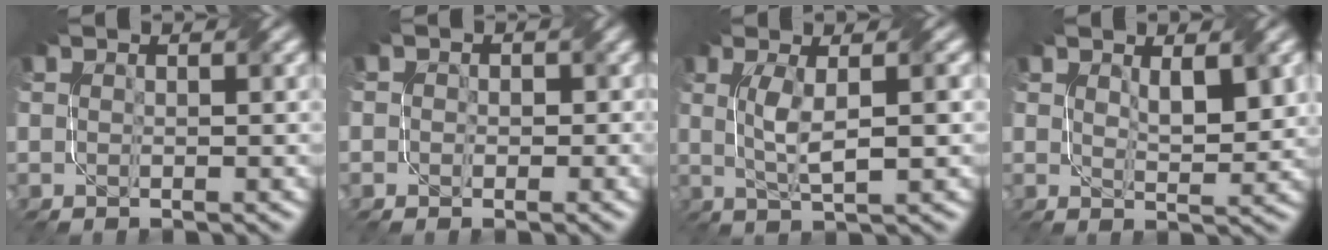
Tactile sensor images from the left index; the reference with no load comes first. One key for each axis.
{"total": 2.2, "fx": 0.3, "fy": 2.0, "fz": 0.9, "tx": 0.002, "ty": 0.004, "tz": -0.014}
{"total": 3.7, "fx": 0.5, "fy": 0.8, "fz": 3.6, "tx": -0.070, "ty": 0.001, "tz": 0.013}
{"total": 2.8, "fx": 1.2, "fy": 1.1, "fz": 2.3, "tx": -0.042, "ty": -0.006, "tz": 0.025}